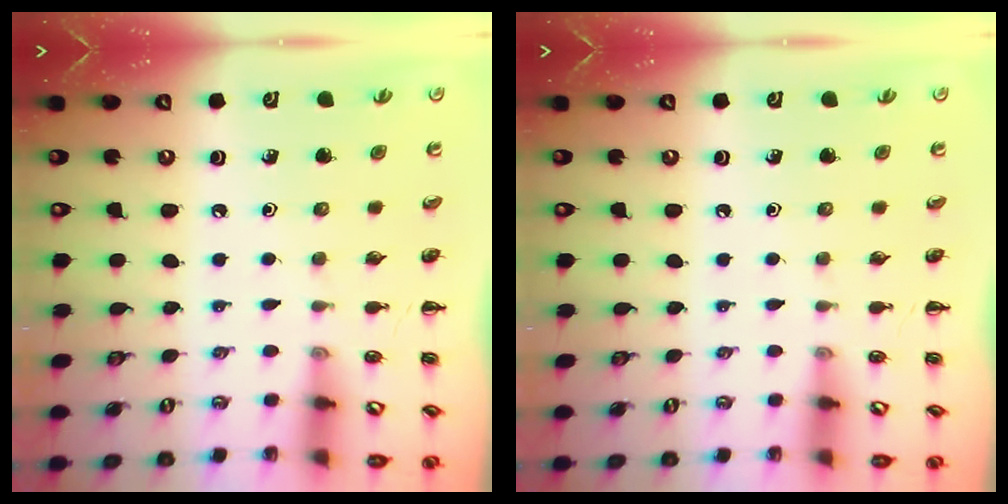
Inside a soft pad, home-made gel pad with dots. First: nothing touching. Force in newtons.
{"total": 0.0}